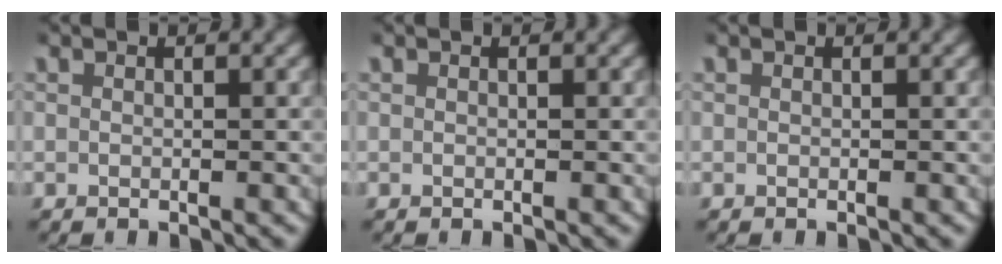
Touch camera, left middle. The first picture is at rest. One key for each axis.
{"total": 0.0}
{"total": 0.0}